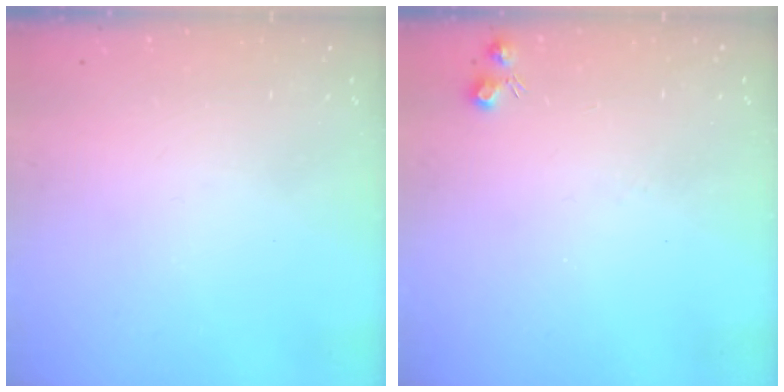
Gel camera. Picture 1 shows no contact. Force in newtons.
{"total": 3.7, "press": 3.6, "slide": 0.6}